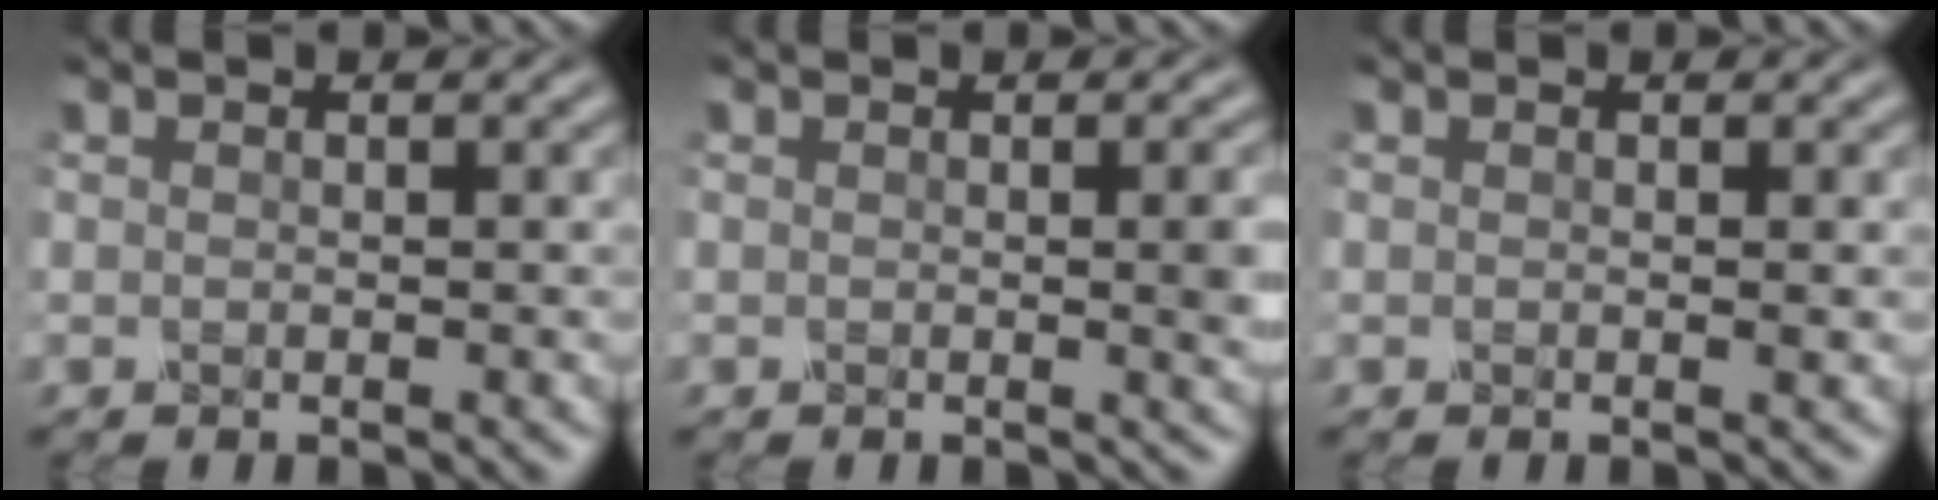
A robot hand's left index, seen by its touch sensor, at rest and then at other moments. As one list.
[{"total": 2.0, "force": [0.2, 0.4, 2.0], "torque": [-0.027, -0.003, 0.003]}, {"total": 0.0}]